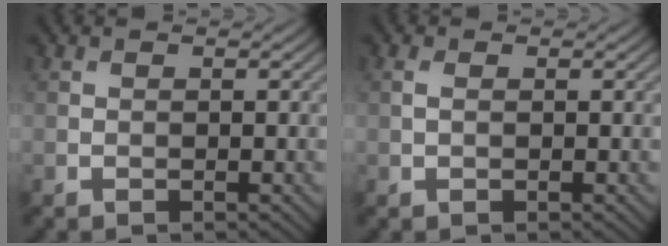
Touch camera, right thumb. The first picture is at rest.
{"total": 1.1, "force": [0.2, 0.6, 0.8], "torque": [-0.025, 0.004, 0.003]}